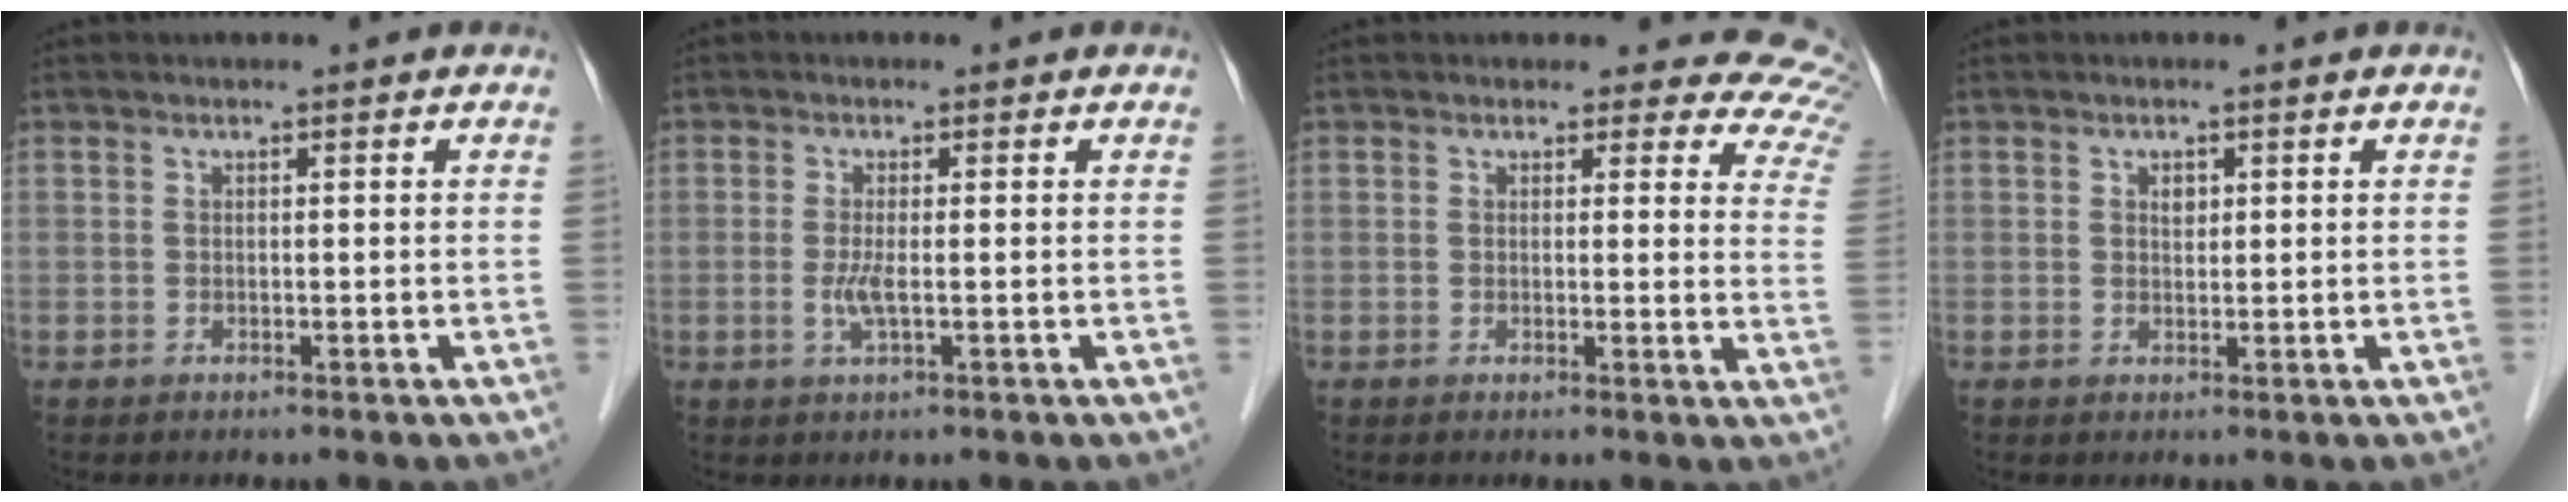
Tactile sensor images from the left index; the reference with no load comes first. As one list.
[{"total": 2.4, "force": [-0.5, 0.3, 2.4], "torque": [-0.054, -0.004, -0.009]}, {"total": 10.2, "force": [8.6, 4.7, 2.9], "torque": [0.010, -0.036, 0.047]}, {"total": 1.4, "force": [0.5, 0.9, 0.9], "torque": [-0.015, 0.002, 0.010]}]